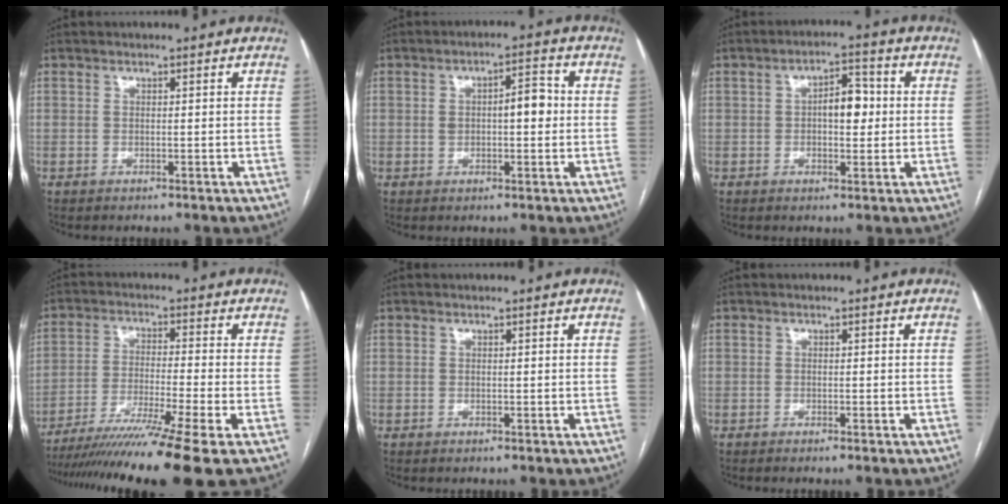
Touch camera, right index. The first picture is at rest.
{"total": 5.6, "force": [0.1, 2.0, 5.2], "torque": [-0.089, 0.022, 0.003]}
{"total": 5.5, "force": [0.2, 2.5, 4.9], "torque": [-0.075, 0.016, 0.002]}
{"total": 15.2, "force": [-11.6, -2.6, 9.5], "torque": [-0.153, -0.042, -0.193]}
{"total": 0.0}
{"total": 0.7, "force": [-0.6, -0.2, 0.4], "torque": [-0.008, 0.001, -0.010]}